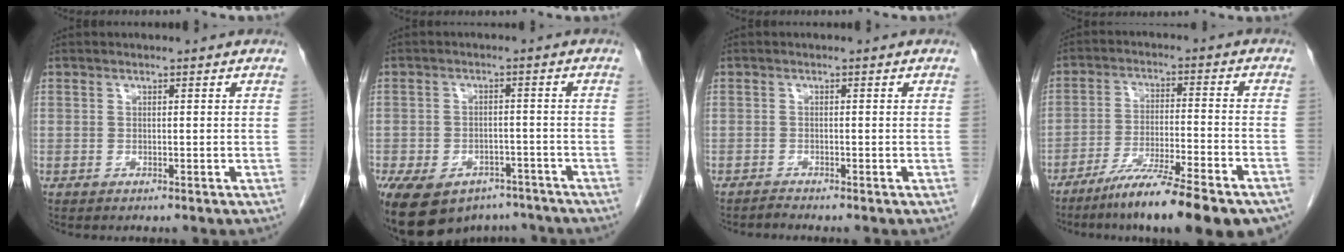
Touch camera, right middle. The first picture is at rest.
{"total": 15.5, "force": [-10.2, 9.6, 6.7], "torque": [-0.156, 0.000, -0.136]}
{"total": 0.7, "force": [-0.7, -0.3, -0.1], "torque": [0.003, -0.004, -0.012]}
{"total": 17.3, "force": [-13.4, 1.5, 10.8], "torque": [-0.134, -0.015, -0.209]}